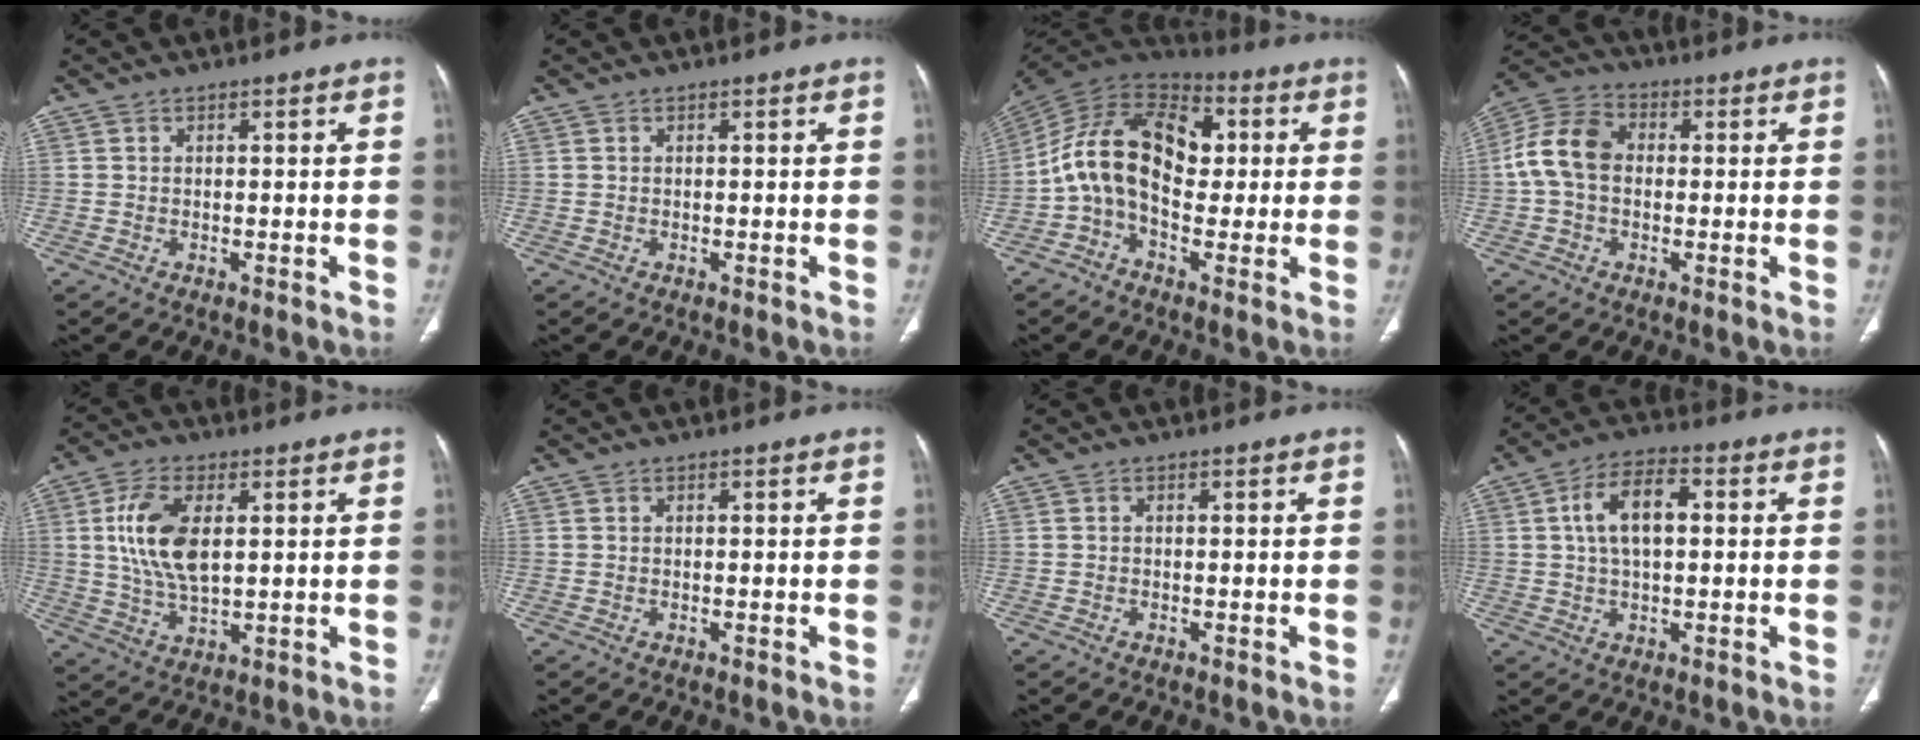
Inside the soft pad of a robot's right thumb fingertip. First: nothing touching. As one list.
[{"total": 0.0}, {"total": 16.7, "force": [0.4, 10.7, 12.8], "torque": [-0.200, 0.042, -0.006]}, {"total": 9.9, "force": [0.1, 7.2, 6.8], "torque": [-0.131, 0.030, -0.007]}, {"total": 11.3, "force": [2.2, 5.8, 9.5], "torque": [-0.188, -0.008, 0.045]}, {"total": 0.0}, {"total": 0.0}, {"total": 8.9, "force": [1.4, 4.7, 7.5], "torque": [-0.133, 0.017, 0.019]}]